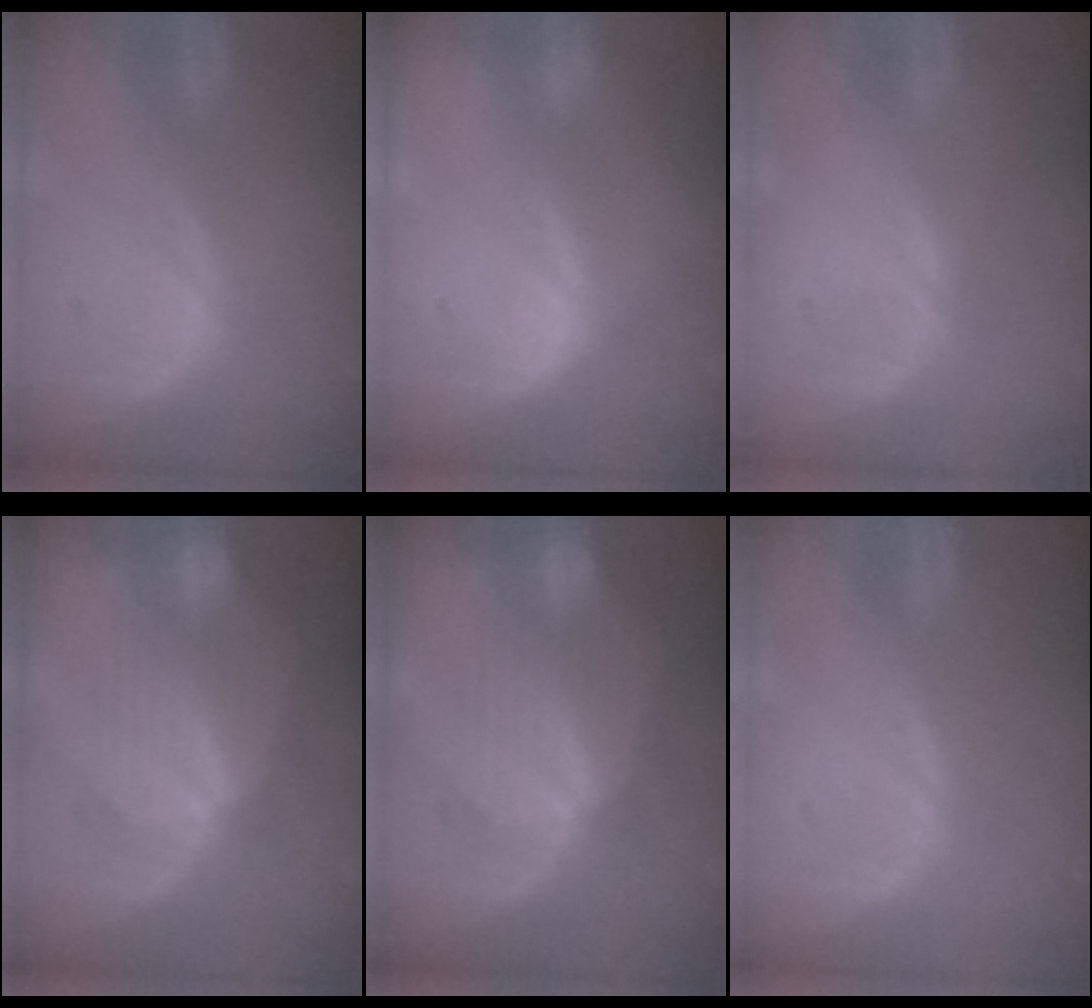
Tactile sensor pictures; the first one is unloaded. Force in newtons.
{"total": 1.1, "press": 0.7, "slide": 0.9}
{"total": 0.0}
{"total": 7.3, "press": 7.3, "slide": 0.2}
{"total": 7.3, "press": 7.3, "slide": 0.2}
{"total": 0.0}